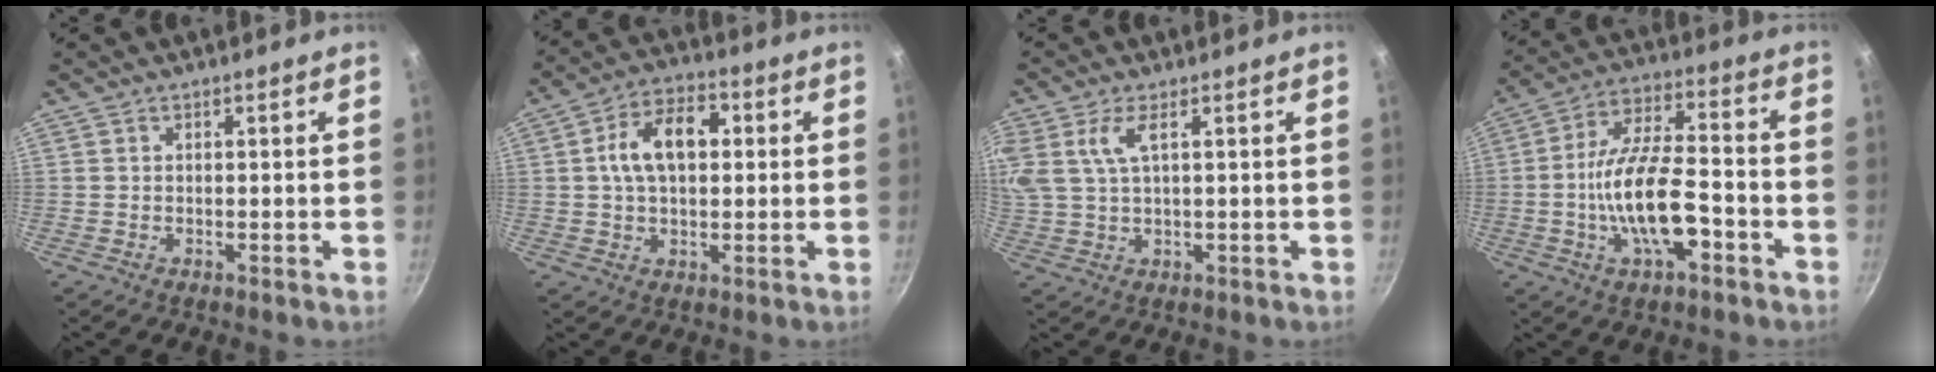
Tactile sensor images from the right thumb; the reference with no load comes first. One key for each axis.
{"total": 11.2, "fx": 1.7, "fy": 7.0, "fz": 8.6, "tx": -0.123, "ty": 0.021, "tz": 0.018}
{"total": 8.8, "fx": 3.4, "fy": 4.0, "fz": 7.0, "tx": -0.149, "ty": 0.008, "tz": 0.068}
{"total": 15.0, "fx": -4.7, "fy": 6.0, "fz": 12.9, "tx": -0.225, "ty": 0.036, "tz": -0.090}